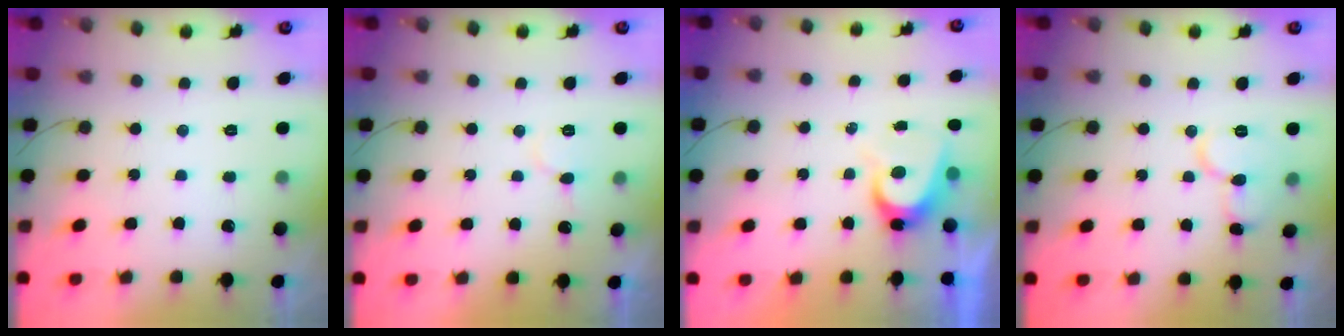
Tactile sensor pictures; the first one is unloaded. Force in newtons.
{"total": 6.8, "press": 6.7, "slide": 0.7}
{"total": 5.8, "press": 5.8, "slide": 0.6}
{"total": 9.9, "press": 9.9, "slide": 0.8}